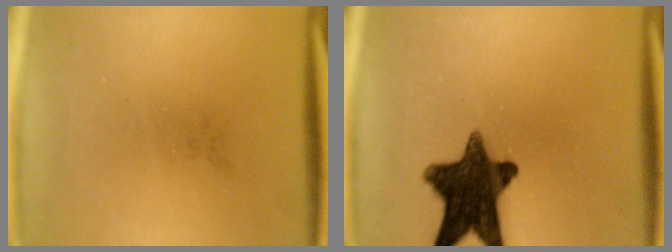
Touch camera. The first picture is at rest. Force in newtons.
{"total": 13.9}